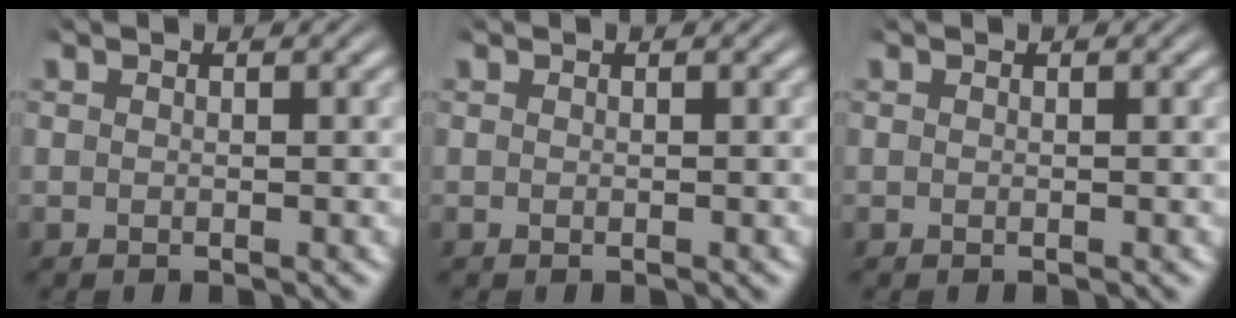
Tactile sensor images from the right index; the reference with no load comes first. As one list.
[{"total": 0.0}, {"total": 0.0}]